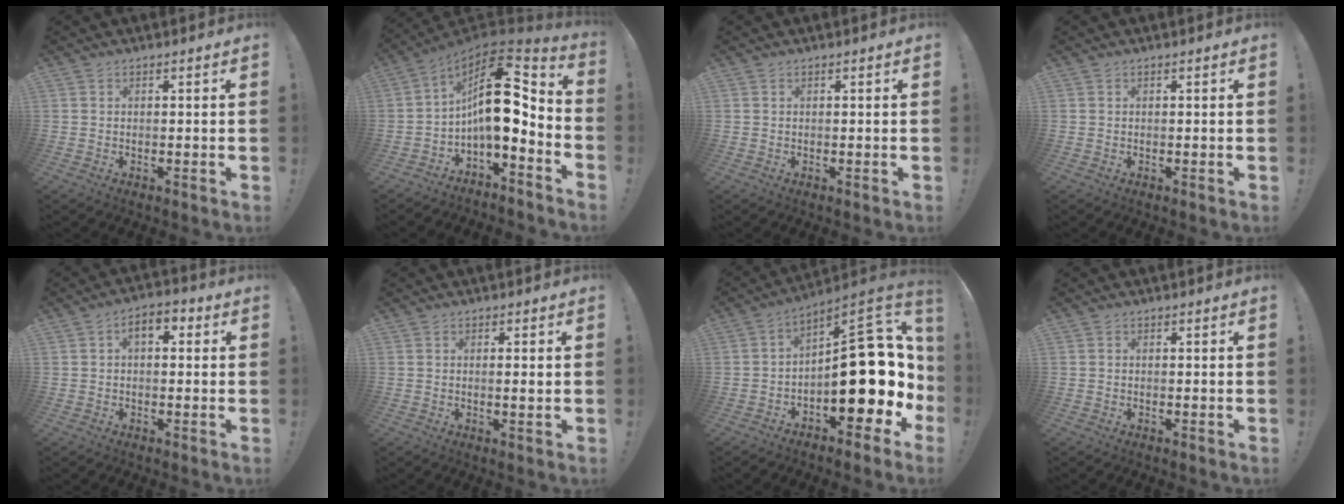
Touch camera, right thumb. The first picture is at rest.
{"total": 16.7, "force": [1.6, 8.3, 14.4], "torque": [-0.243, -0.006, 0.029]}
{"total": 0.0}
{"total": 0.0}
{"total": 5.4, "force": [1.2, 3.3, 4.2], "torque": [-0.054, 0.004, 0.020]}
{"total": 1.6, "force": [0.2, 0.0, 1.6], "torque": [-0.015, -0.007, 0.000]}
{"total": 23.1, "force": [-2.7, 11.7, 19.7], "torque": [-0.251, 0.020, -0.025]}
{"total": 0.0}